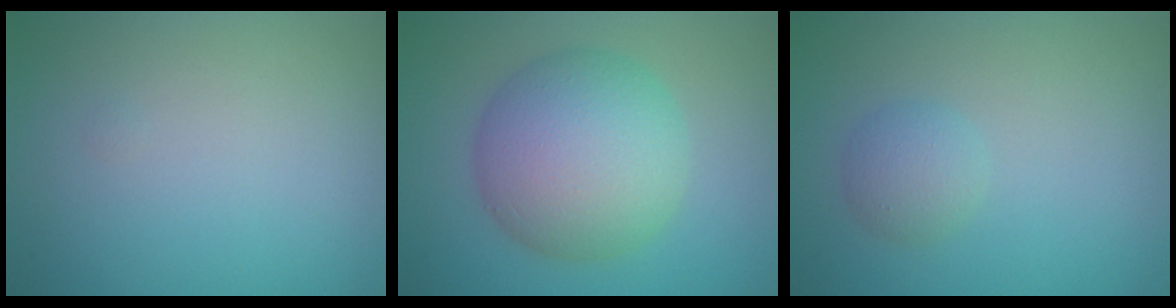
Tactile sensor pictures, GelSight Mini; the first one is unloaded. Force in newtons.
{"total": 8.7, "press": 8.7, "slide": 0.3}
{"total": 1.9, "press": 1.9, "slide": 0.1}